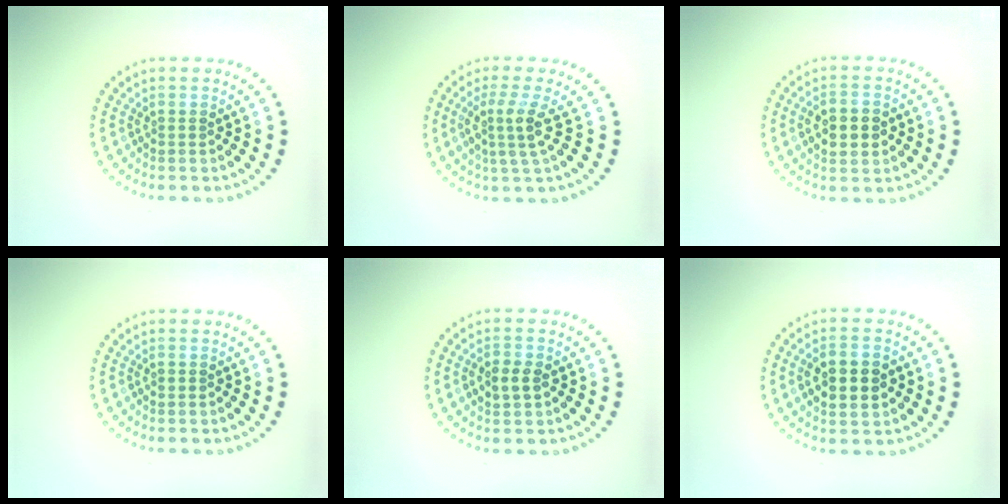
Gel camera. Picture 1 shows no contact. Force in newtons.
{"total": 3.0, "press": 2.3, "slide": 2.0}
{"total": 4.4, "press": 4.4, "slide": 0.1}
{"total": 0.8, "press": 0.8, "slide": 0.2}
{"total": 2.4, "press": 2.4, "slide": 0.1}
{"total": 4.6, "press": 4.6, "slide": 0.2}